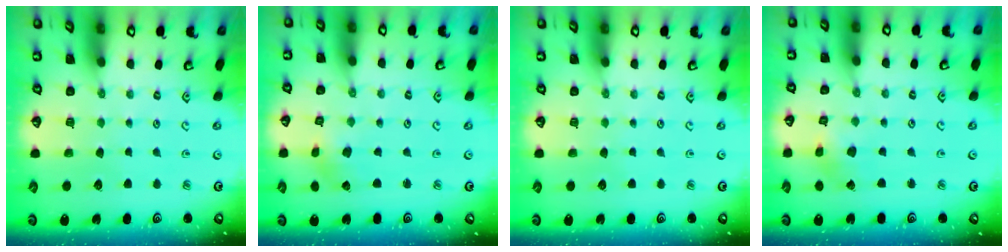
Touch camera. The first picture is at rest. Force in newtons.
{"total": 1.4, "press": 1.4, "slide": 0.2}
{"total": 0.0}
{"total": 2.9, "press": 2.9, "slide": 0.2}